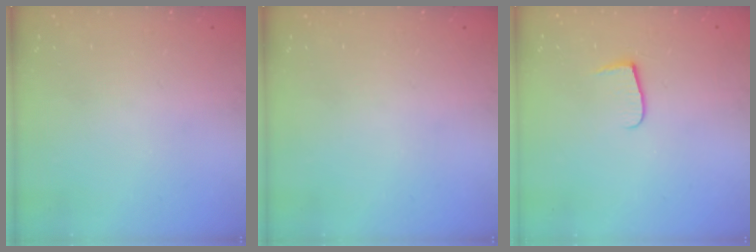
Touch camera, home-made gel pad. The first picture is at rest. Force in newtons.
{"total": 0.0}
{"total": 4.8, "press": 4.8, "slide": 0.6}